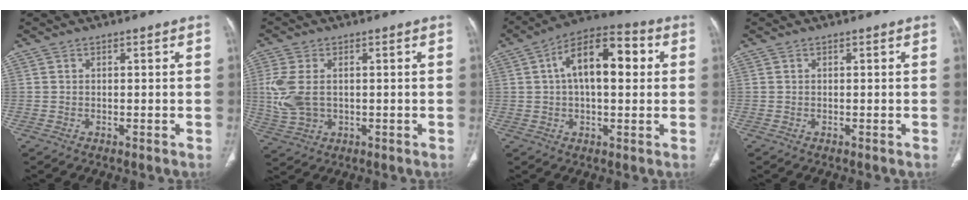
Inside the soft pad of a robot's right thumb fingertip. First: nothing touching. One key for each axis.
{"total": 8.3, "fx": 0.6, "fy": 5.4, "fz": 6.3, "tx": -0.158, "ty": -0.001, "tz": 0.022}
{"total": 14.6, "fx": 2.8, "fy": 7.2, "fz": 12.4, "tx": -0.188, "ty": 0.029, "tz": 0.039}
{"total": 0.0}